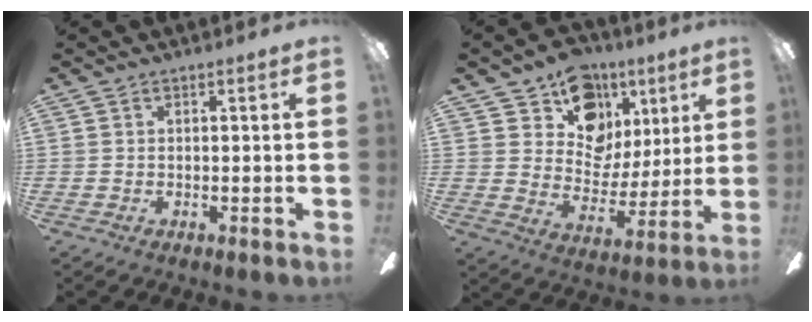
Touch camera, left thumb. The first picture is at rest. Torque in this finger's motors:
{"motor_torque": [0.23, -0.24, -0.11, 0.07, 0.05]}